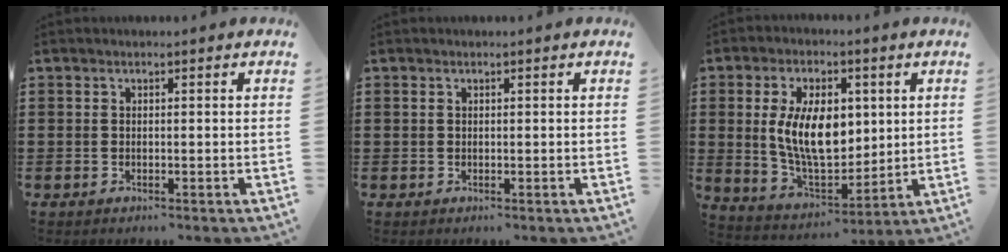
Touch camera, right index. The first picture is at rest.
{"total": 0.0}
{"total": 11.3, "force": [1.7, 6.5, 9.1], "torque": [-0.184, 0.004, 0.029]}